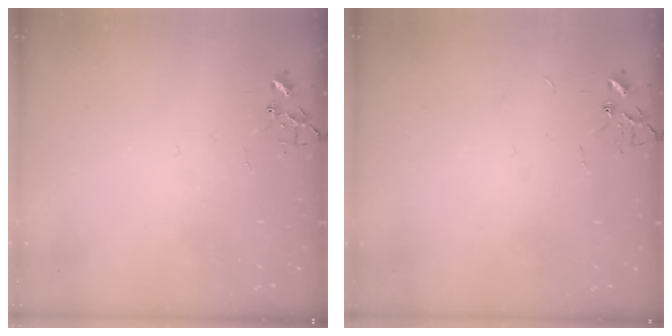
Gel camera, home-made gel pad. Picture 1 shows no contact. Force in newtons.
{"total": 2.4, "press": 2.4, "slide": 0.3}